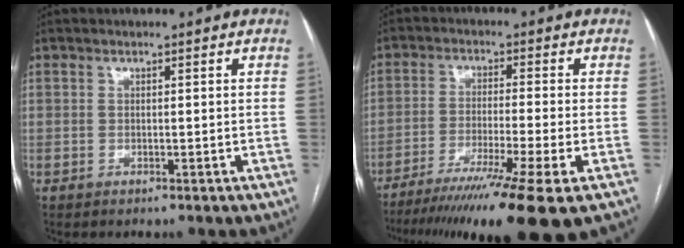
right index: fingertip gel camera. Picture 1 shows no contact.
{"total": 16.1, "force": [-11.5, -1.7, 11.2], "torque": [-0.157, -0.048, -0.183]}